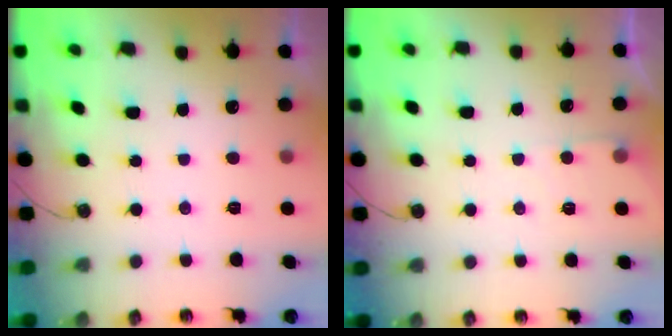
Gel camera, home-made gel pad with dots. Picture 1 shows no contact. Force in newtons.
{"total": 3.8, "press": 3.7, "slide": 0.6}